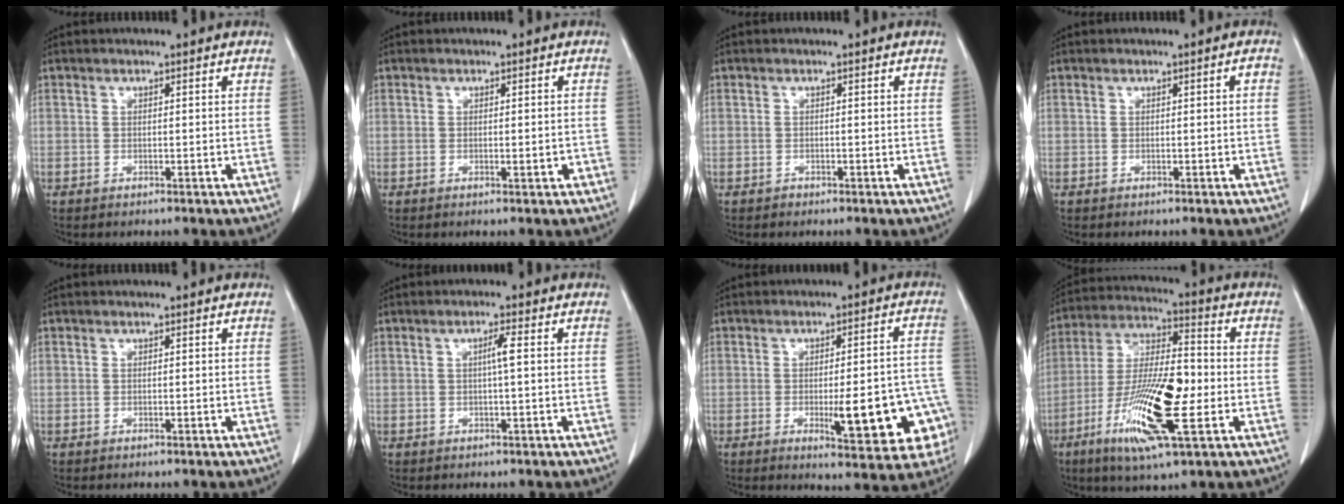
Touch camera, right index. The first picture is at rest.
{"total": 1.3, "force": [-0.4, 0.4, 1.2], "torque": [-0.016, -0.001, -0.002]}
{"total": 0.5, "force": [-0.4, 0.4, -0.1], "torque": [-0.002, 0.001, -0.008]}
{"total": 0.8, "force": [0.0, 0.1, 0.8], "torque": [-0.011, 0.002, 0.001]}
{"total": 0.0}
{"total": 2.1, "force": [0.2, -0.3, 2.1], "torque": [-0.039, 0.002, 0.003]}
{"total": 14.5, "force": [-4.5, 3.2, 13.5], "torque": [-0.104, 0.021, -0.044]}
{"total": 17.3, "force": [-4.8, 3.3, 16.2], "torque": [-0.318, -0.011, -0.085]}